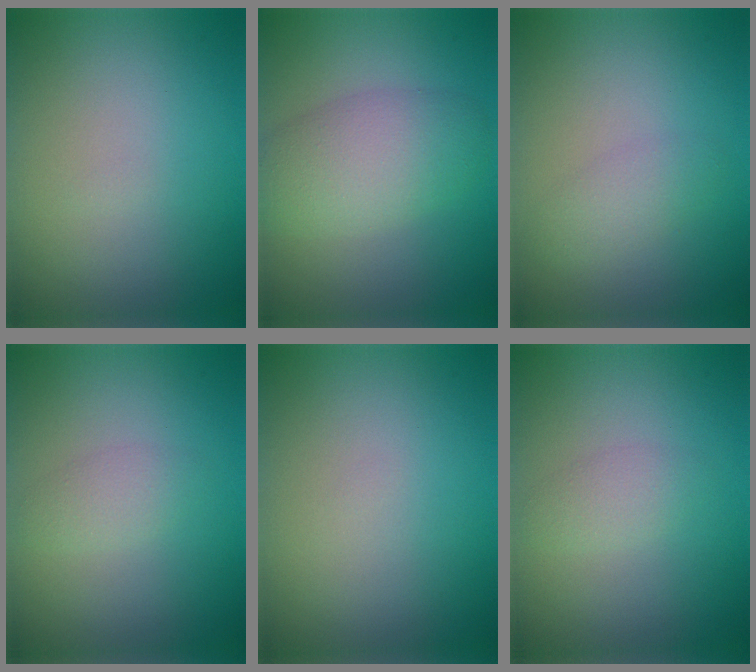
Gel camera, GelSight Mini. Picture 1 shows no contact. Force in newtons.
{"total": 5.1, "press": 5.1, "slide": 0.2}
{"total": 1.7, "press": 1.7, "slide": 0.1}
{"total": 1.4, "press": 1.4, "slide": 0.0}
{"total": 0.0}
{"total": 1.4, "press": 1.4, "slide": 0.0}